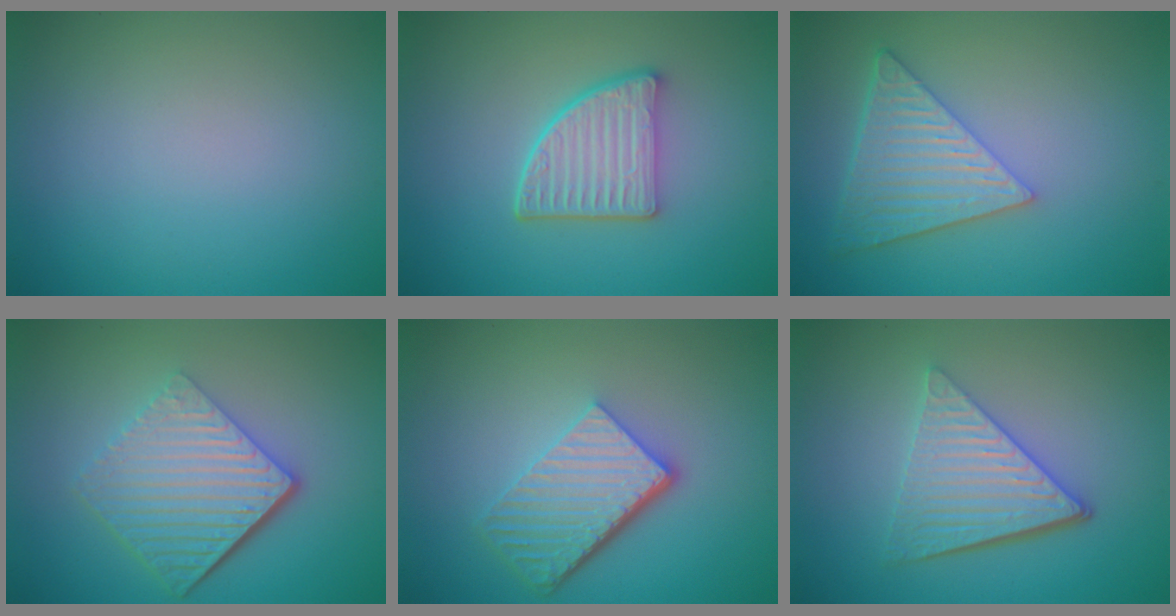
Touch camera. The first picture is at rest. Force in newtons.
{"total": 4.8, "press": 3.8, "slide": 2.9}
{"total": 6.1, "press": 4.5, "slide": 4.2}
{"total": 6.8, "press": 4.4, "slide": 5.2}
{"total": 5.8, "press": 4.0, "slide": 4.2}
{"total": 5.7, "press": 3.9, "slide": 4.1}